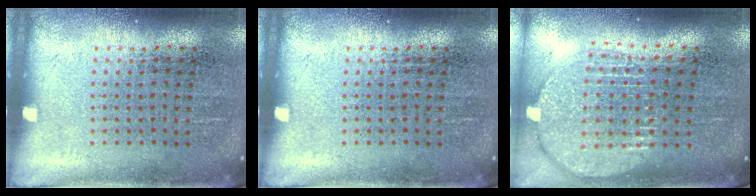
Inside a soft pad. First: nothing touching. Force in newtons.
{"total": 0.0}
{"total": 1.9, "press": 1.6, "slide": 1.0}